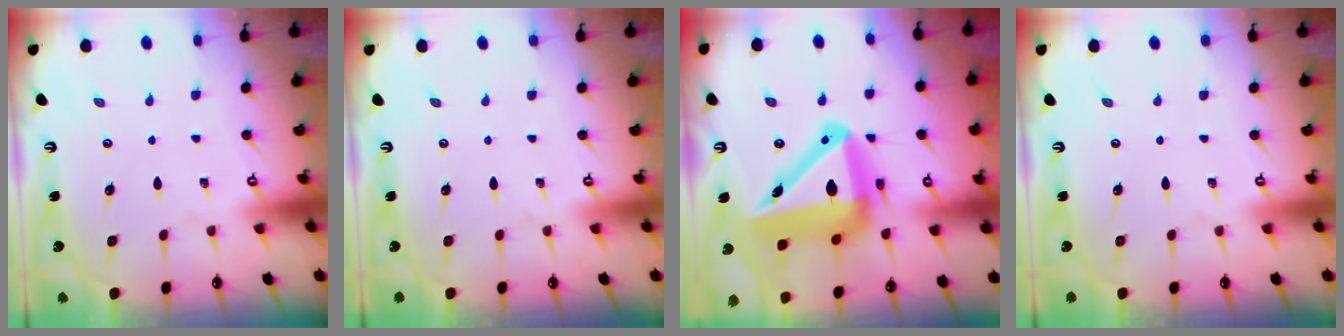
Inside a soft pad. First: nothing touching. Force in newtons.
{"total": 0.0}
{"total": 22.2, "press": 22.0, "slide": 3.0}
{"total": 0.0}